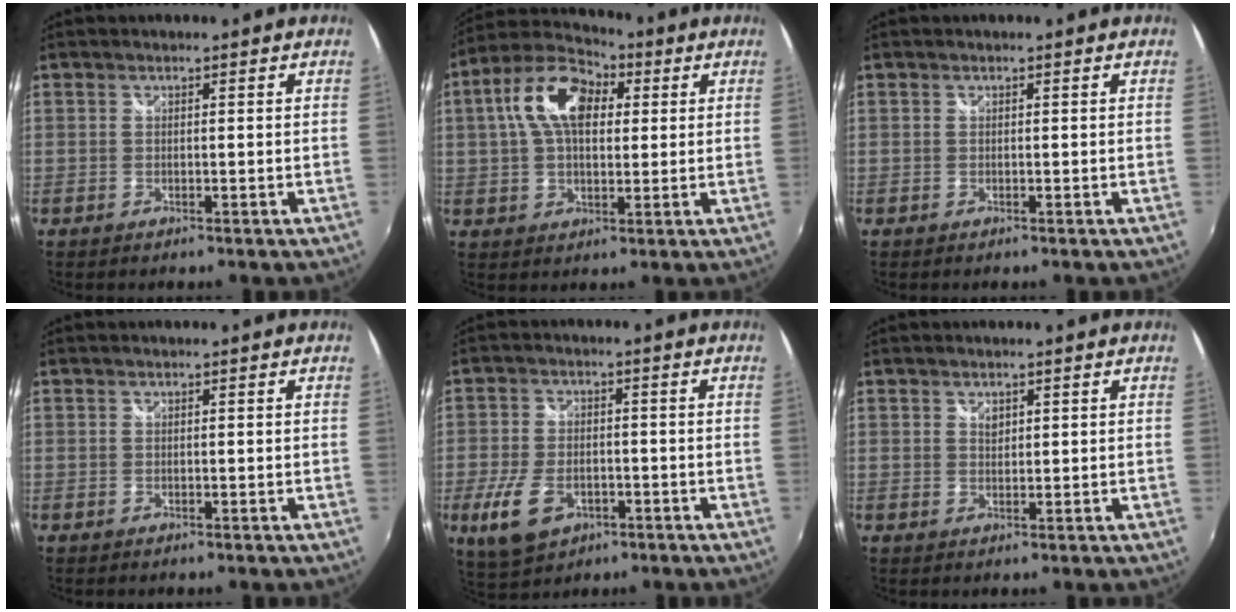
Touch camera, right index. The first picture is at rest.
{"total": 13.4, "force": [3.6, 7.8, 10.2], "torque": [-0.193, 0.034, 0.054]}
{"total": 0.0}
{"total": 0.0}
{"total": 10.4, "force": [-4.6, 6.3, 6.9], "torque": [-0.164, -0.019, -0.077]}
{"total": 1.2, "force": [0.7, 0.9, 0.5], "torque": [-0.005, 0.002, 0.012]}